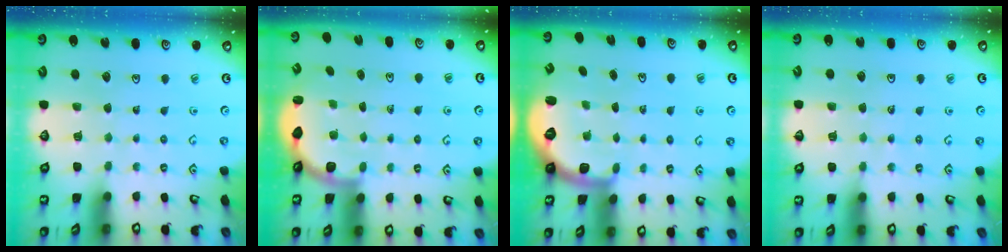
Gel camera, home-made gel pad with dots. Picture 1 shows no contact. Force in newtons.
{"total": 3.4, "press": 2.7, "slide": 2.2}
{"total": 1.8, "press": 1.8, "slide": 0.5}
{"total": 2.1, "press": 2.0, "slide": 0.3}